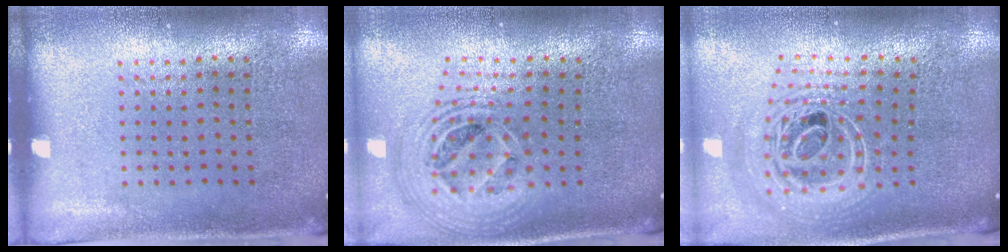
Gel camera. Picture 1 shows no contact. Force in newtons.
{"total": 2.4, "press": 1.8, "slide": 1.6}
{"total": 2.7, "press": 1.9, "slide": 1.8}